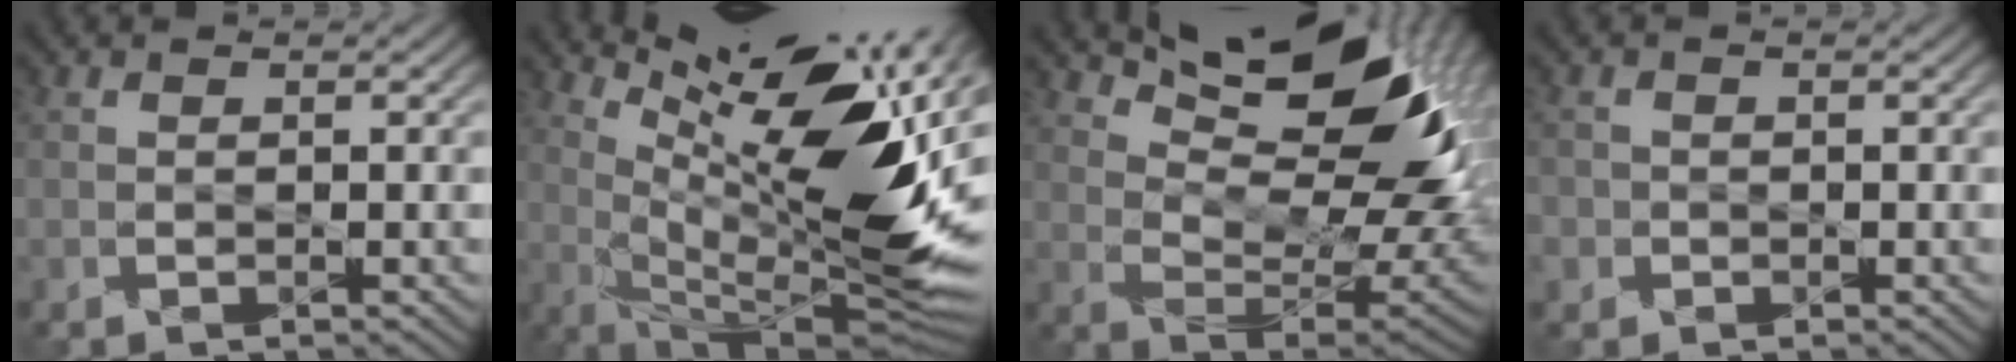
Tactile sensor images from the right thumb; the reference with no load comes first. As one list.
[{"total": 16.5, "force": [6.4, 4.0, 14.7], "torque": [-0.236, 0.000, 0.115]}, {"total": 14.5, "force": [8.5, 5.7, 10.3], "torque": [-0.167, -0.001, 0.147]}, {"total": 1.4, "force": [-0.3, 1.3, -0.2], "torque": [0.007, -0.002, -0.010]}]